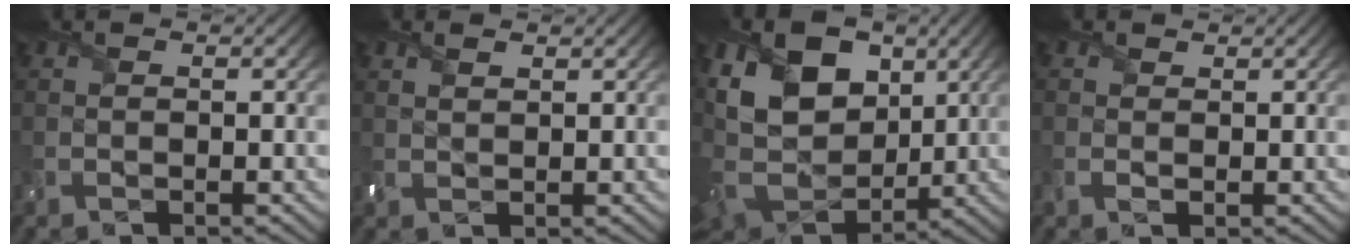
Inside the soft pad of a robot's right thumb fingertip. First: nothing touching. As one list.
[{"total": 1.5, "force": [1.0, 0.7, 0.9], "torque": [-0.027, -0.001, 0.023]}, {"total": 13.1, "force": [3.8, 8.8, 8.9], "torque": [-0.209, 0.008, 0.067]}, {"total": 1.7, "force": [0.5, 1.4, 0.9], "torque": [-0.024, -0.002, 0.010]}]